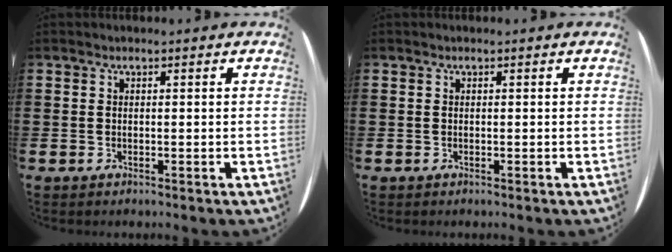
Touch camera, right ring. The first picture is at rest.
{"total": 0.0}